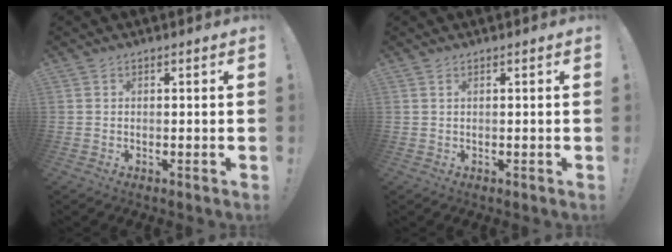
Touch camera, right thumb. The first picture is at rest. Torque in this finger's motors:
{"motor_torque": [-0.16, -0.13, -0.03, 0.08, -0.05]}